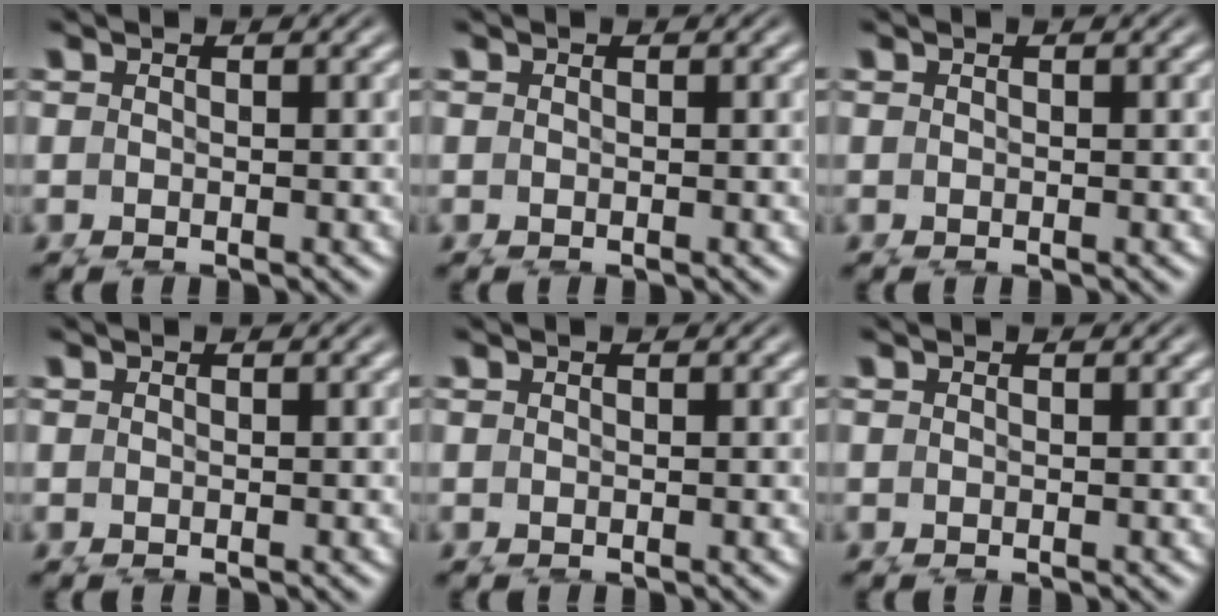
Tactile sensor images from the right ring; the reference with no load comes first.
{"total": 0.0}
{"total": 0.0}
{"total": 0.0}
{"total": 0.0}
{"total": 0.0}